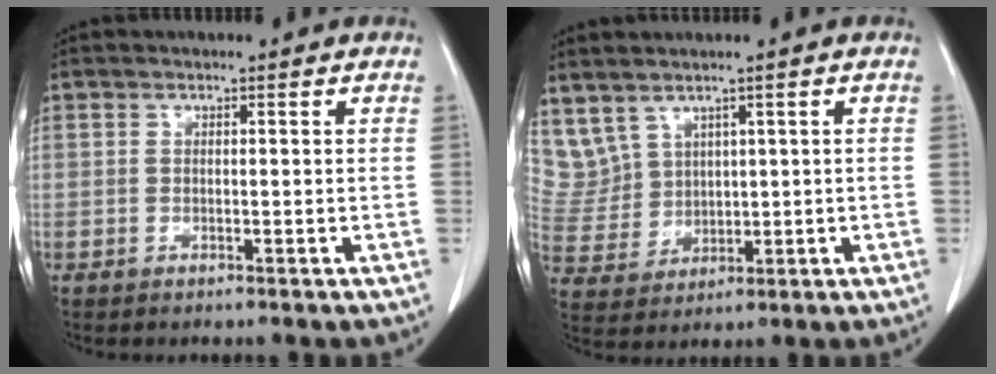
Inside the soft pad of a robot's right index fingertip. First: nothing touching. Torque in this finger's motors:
{"motor_torque": [-0.07, 0.03, -0.06, 0.00]}